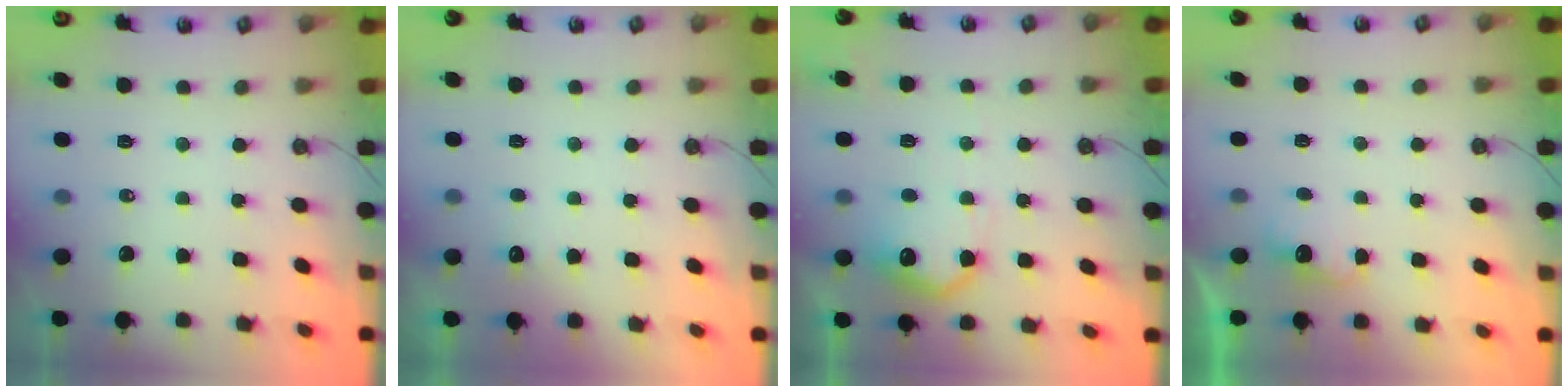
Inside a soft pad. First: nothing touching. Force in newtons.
{"total": 4.3, "press": 4.2, "slide": 1.0}
{"total": 13.5, "press": 13.5, "slide": 0.8}
{"total": 2.7, "press": 2.6, "slide": 0.9}